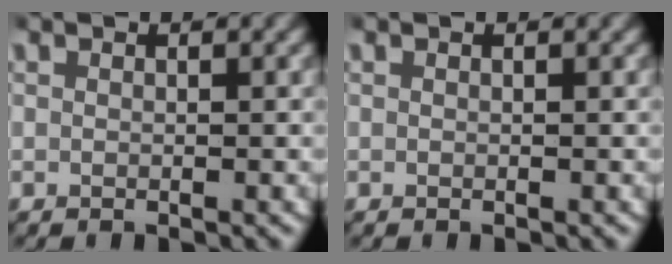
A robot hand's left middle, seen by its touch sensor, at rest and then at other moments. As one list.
[{"total": 0.0}]